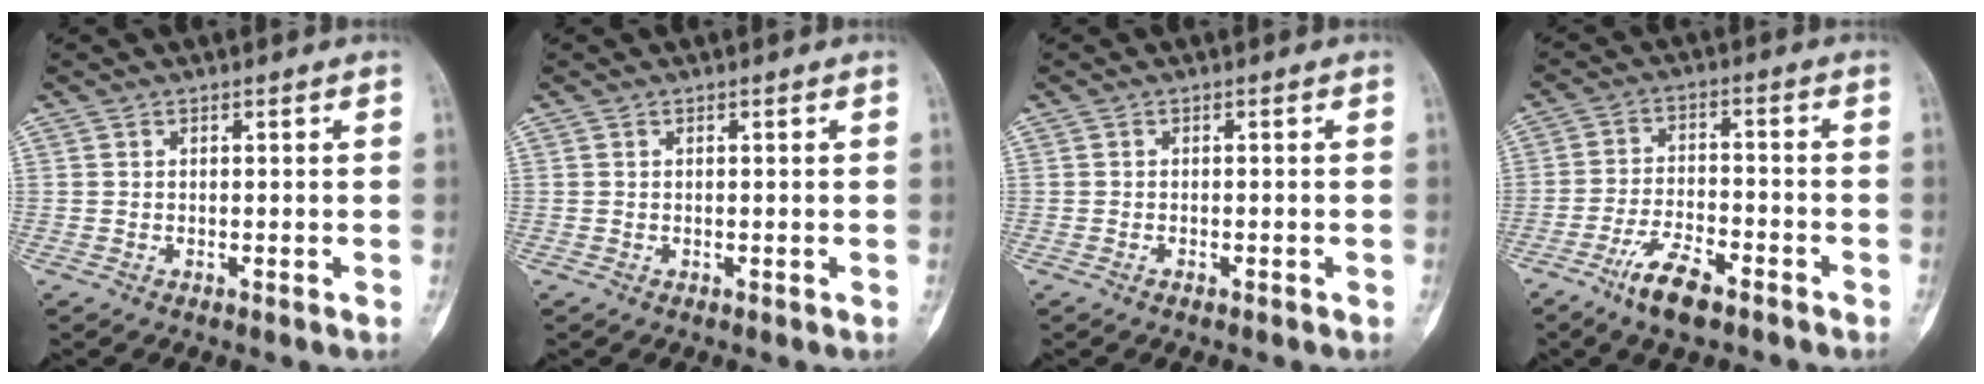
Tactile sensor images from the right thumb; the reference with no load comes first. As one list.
[{"total": 0.0}, {"total": 0.9, "force": [-0.6, 0.4, 0.4], "torque": [-0.006, 0.002, -0.013]}, {"total": 8.8, "force": [-5.9, 3.2, 5.7], "torque": [-0.103, 0.027, -0.109]}]